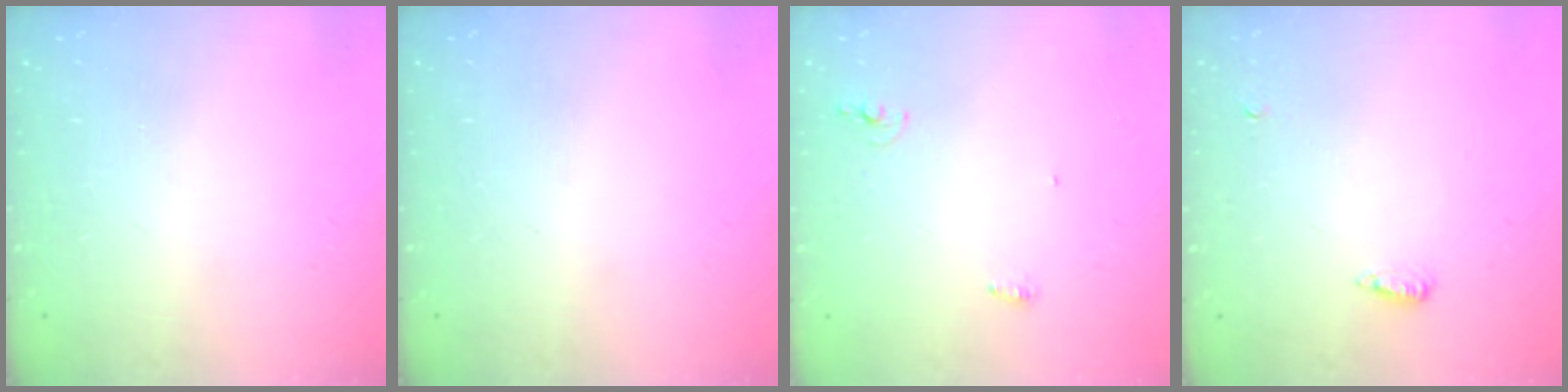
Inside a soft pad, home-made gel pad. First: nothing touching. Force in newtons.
{"total": 0.0}
{"total": 7.7, "press": 4.3, "slide": 6.3}
{"total": 8.9, "press": 6.0, "slide": 6.5}